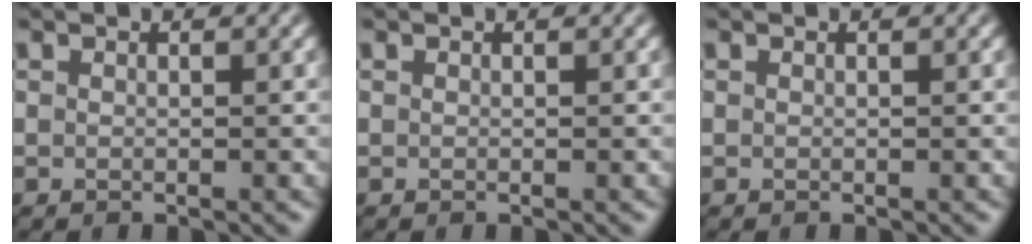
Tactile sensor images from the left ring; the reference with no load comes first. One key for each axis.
{"total": 0.0}
{"total": 0.0}